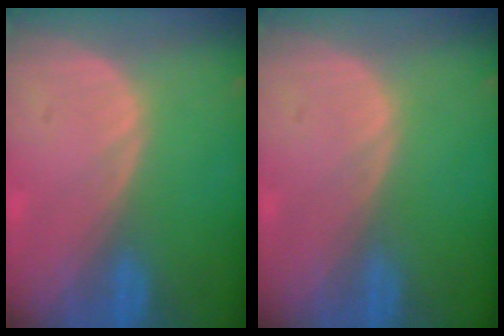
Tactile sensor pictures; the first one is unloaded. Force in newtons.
{"total": 0.0}